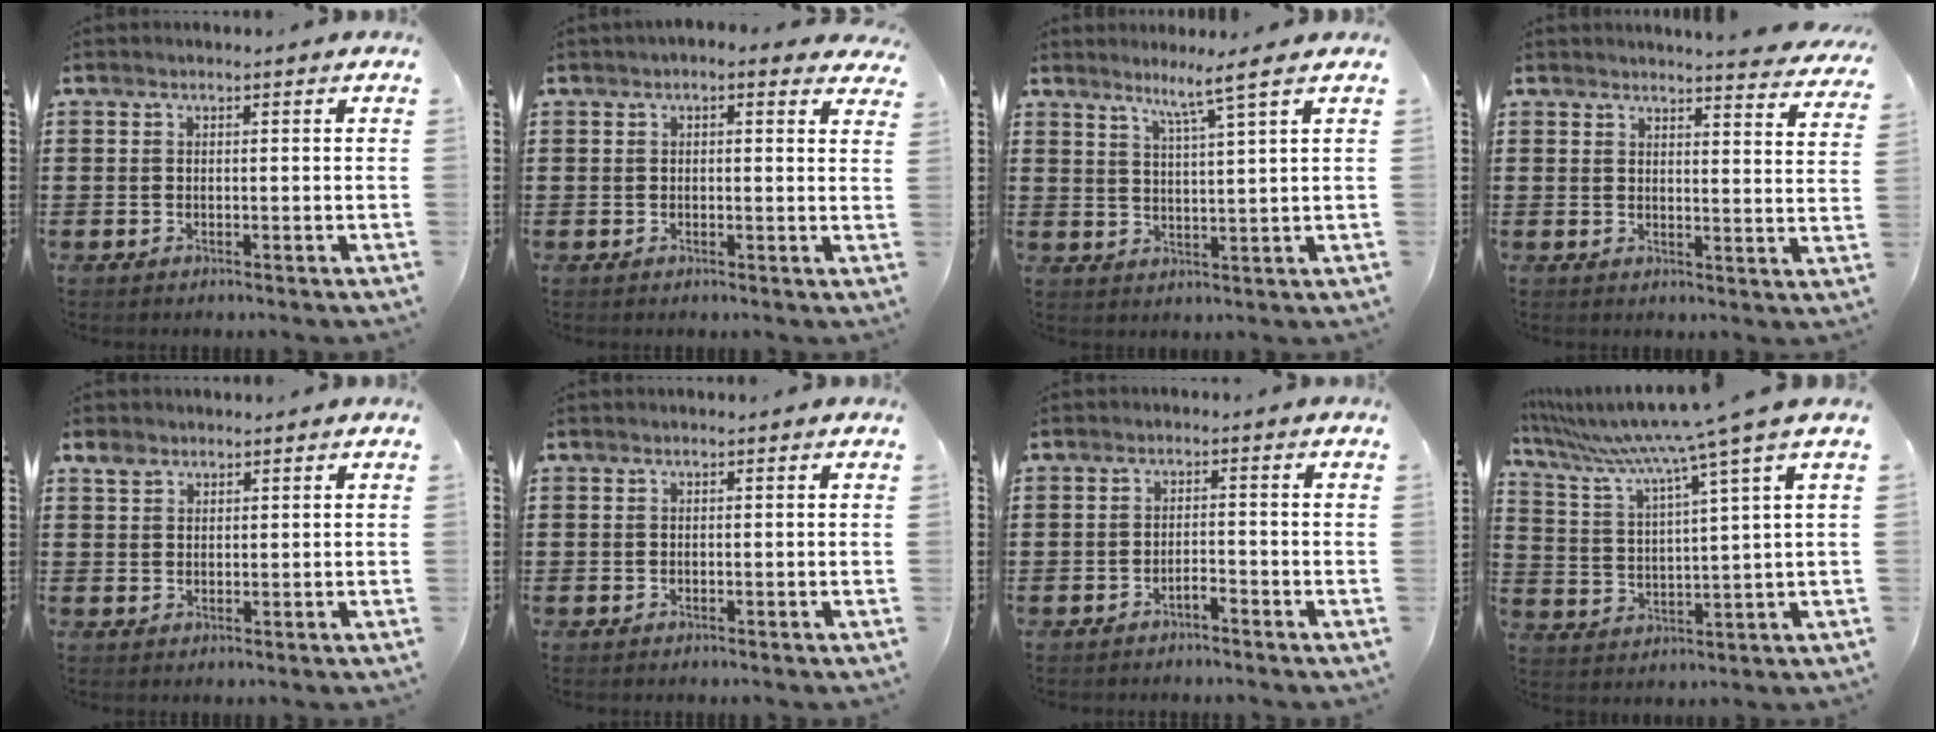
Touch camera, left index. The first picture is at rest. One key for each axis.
{"total": 1.7, "fx": 1.2, "fy": 0.8, "fz": 0.9, "tx": -0.021, "ty": 0.008, "tz": 0.020}
{"total": 4.6, "fx": 3.4, "fy": -1.2, "fz": 2.8, "tx": -0.064, "ty": -0.015, "tz": 0.054}
{"total": 3.6, "fx": 3.5, "fy": -0.4, "fz": 0.7, "tx": -0.019, "ty": -0.023, "tz": 0.059}
{"total": 2.4, "fx": 1.7, "fy": 1.5, "fz": 0.8, "tx": -0.014, "ty": 0.002, "tz": 0.030}
{"total": 0.0}
{"total": 1.7, "fx": -1.6, "fy": 0.2, "fz": 0.7, "tx": -0.018, "ty": 0.000, "tz": -0.030}
{"total": 8.0, "fx": 6.2, "fy": -1.6, "fz": 4.8, "tx": -0.121, "ty": -0.049, "tz": 0.095}